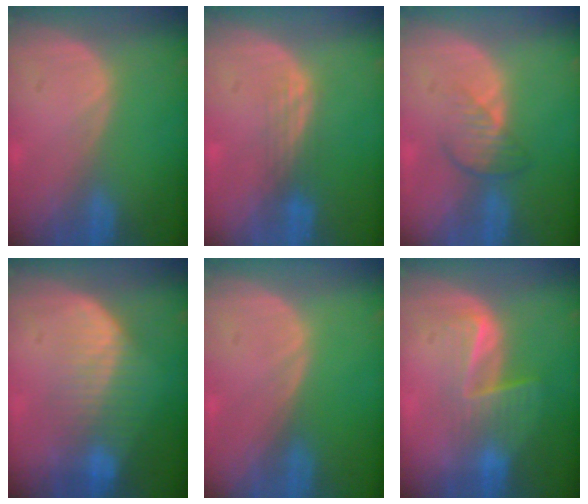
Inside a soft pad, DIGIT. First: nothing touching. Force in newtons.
{"total": 3.0, "press": 2.5, "slide": 1.6}
{"total": 3.8, "press": 3.4, "slide": 1.6}
{"total": 7.6, "press": 6.7, "slide": 3.5}
{"total": 0.0}
{"total": 6.8, "press": 5.5, "slide": 4.0}